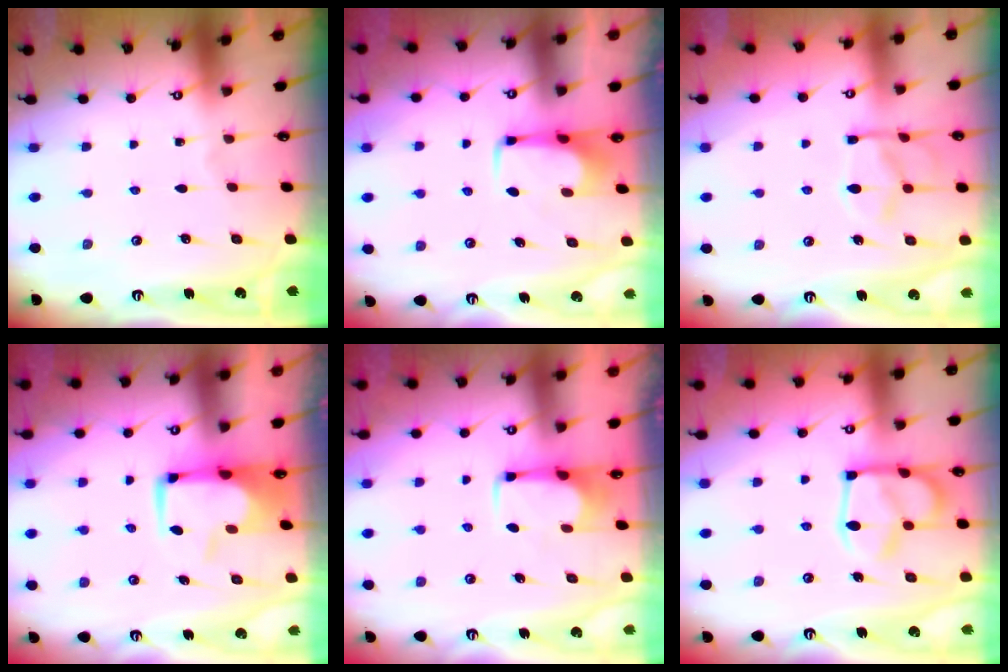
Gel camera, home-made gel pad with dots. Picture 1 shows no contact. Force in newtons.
{"total": 1.6, "press": 1.5, "slide": 0.5}
{"total": 8.7, "press": 8.5, "slide": 1.6}
{"total": 1.0, "press": 0.2, "slide": 1.0}
{"total": 2.8, "press": 2.8, "slide": 0.5}
{"total": 9.2, "press": 9.0, "slide": 1.7}